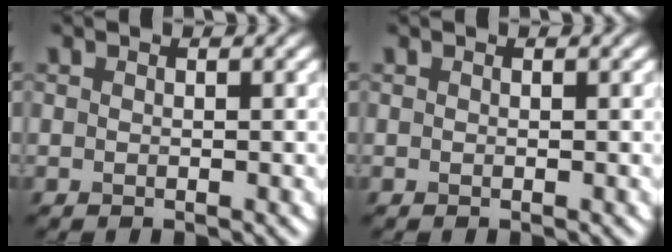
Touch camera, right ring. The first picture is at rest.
{"total": 0.0}